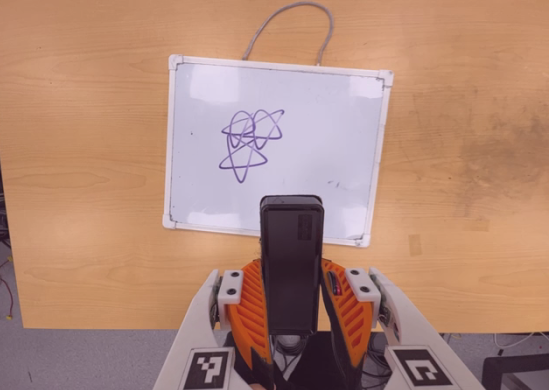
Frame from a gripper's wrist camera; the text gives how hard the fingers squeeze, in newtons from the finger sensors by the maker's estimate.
{"total": 4.5, "left": 3.2, "right": 5.8}